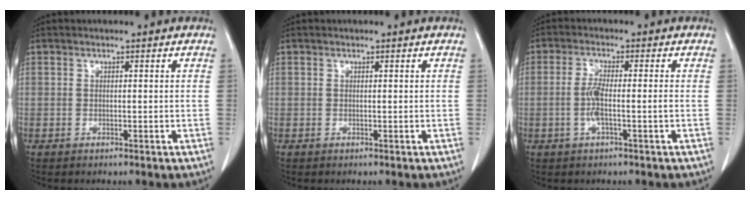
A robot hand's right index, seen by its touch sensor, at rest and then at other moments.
{"total": 0.0}
{"total": 3.9, "force": [-1.0, 0.1, 3.8], "torque": [-0.079, 0.002, -0.020]}